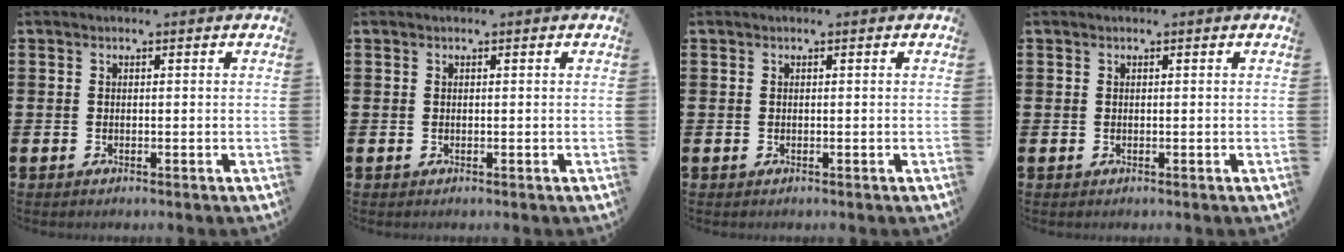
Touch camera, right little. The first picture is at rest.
{"total": 0.0}
{"total": 0.0}
{"total": 0.0}